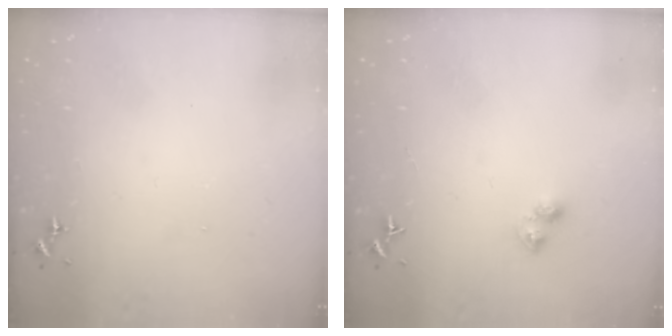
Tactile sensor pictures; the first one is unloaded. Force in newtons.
{"total": 3.5, "press": 3.4, "slide": 0.4}